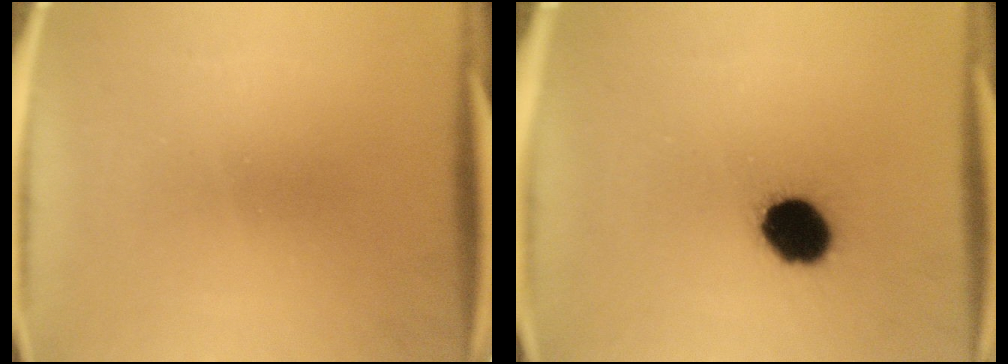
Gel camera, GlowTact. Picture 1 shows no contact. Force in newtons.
{"total": 10.7}